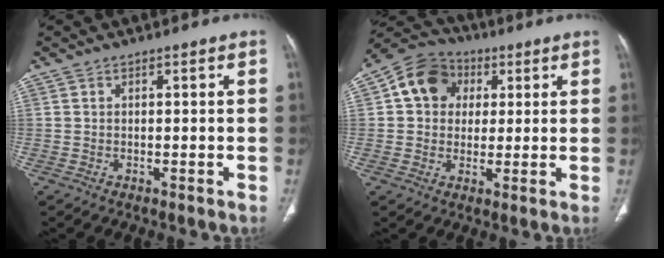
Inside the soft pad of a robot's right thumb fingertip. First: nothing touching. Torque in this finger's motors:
{"motor_torque": [-0.88, 1.03, 0.15, -0.10, 0.08]}